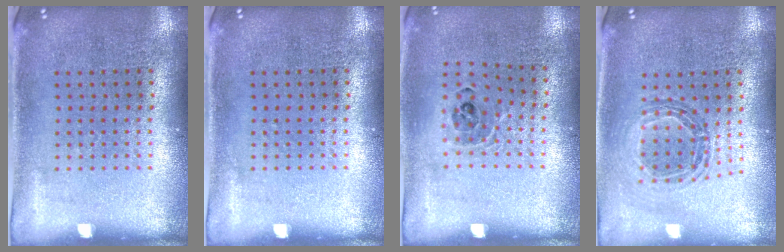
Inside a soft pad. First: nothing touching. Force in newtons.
{"total": 0.0}
{"total": 0.9, "press": 0.9, "slide": 0.1}
{"total": 0.8, "press": 0.8, "slide": 0.1}